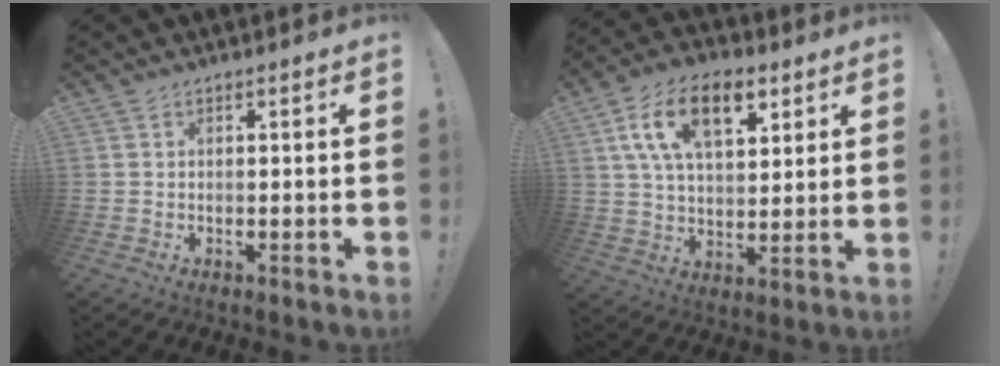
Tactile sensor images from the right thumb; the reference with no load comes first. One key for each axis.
{"total": 16.4, "fx": 7.2, "fy": 9.0, "fz": 11.7, "tx": -0.191, "ty": -0.009, "tz": 0.128}